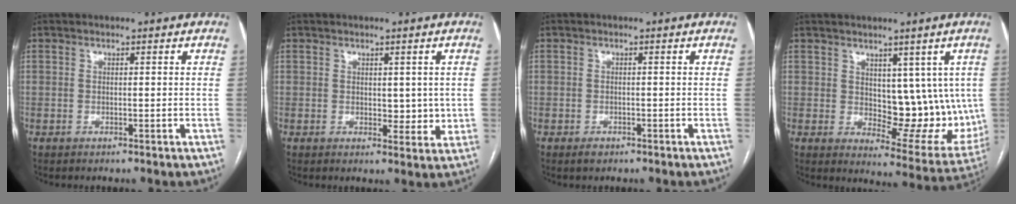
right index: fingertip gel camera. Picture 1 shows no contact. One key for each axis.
{"total": 3.8, "fx": 0.5, "fy": 2.3, "fz": 3.0, "tx": -0.031, "ty": -0.005, "tz": 0.011}
{"total": 1.5, "fx": -1.0, "fy": 1.1, "fz": 0.5, "tx": -0.008, "ty": 0.002, "tz": -0.011}
{"total": 12.1, "fx": 1.8, "fy": 6.4, "fz": 10.1, "tx": -0.109, "ty": -0.003, "tz": 0.041}